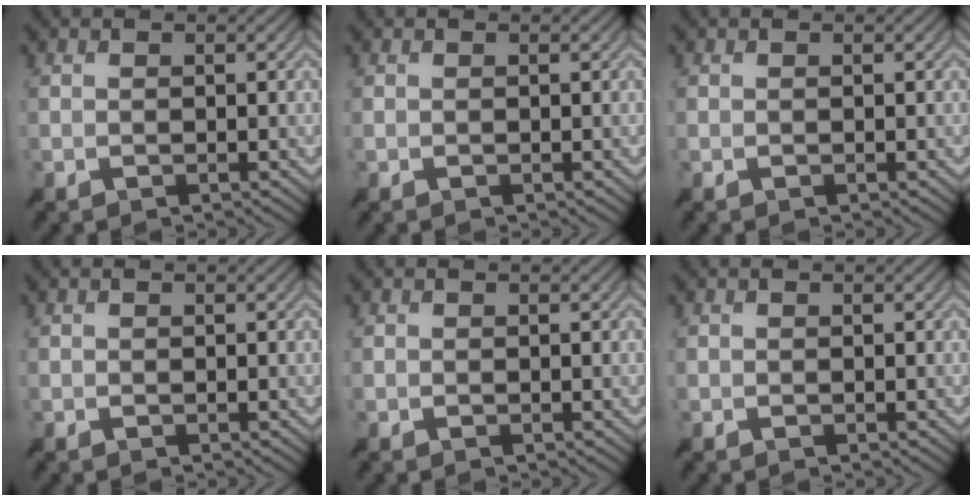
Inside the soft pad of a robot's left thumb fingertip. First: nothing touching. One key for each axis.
{"total": 0.0}
{"total": 0.0}
{"total": 0.0}
{"total": 0.0}
{"total": 0.0}